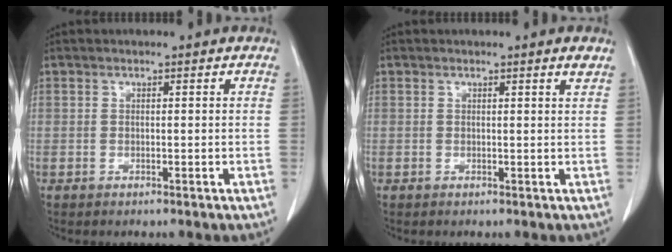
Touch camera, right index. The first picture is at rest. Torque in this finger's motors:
{"motor_torque": [0.05, -0.04, -0.01, 0.00]}